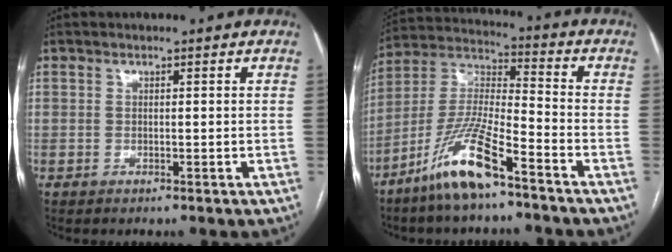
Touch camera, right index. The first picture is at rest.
{"total": 12.6, "force": [-8.3, 1.4, 9.4], "torque": [-0.200, -0.014, -0.164]}